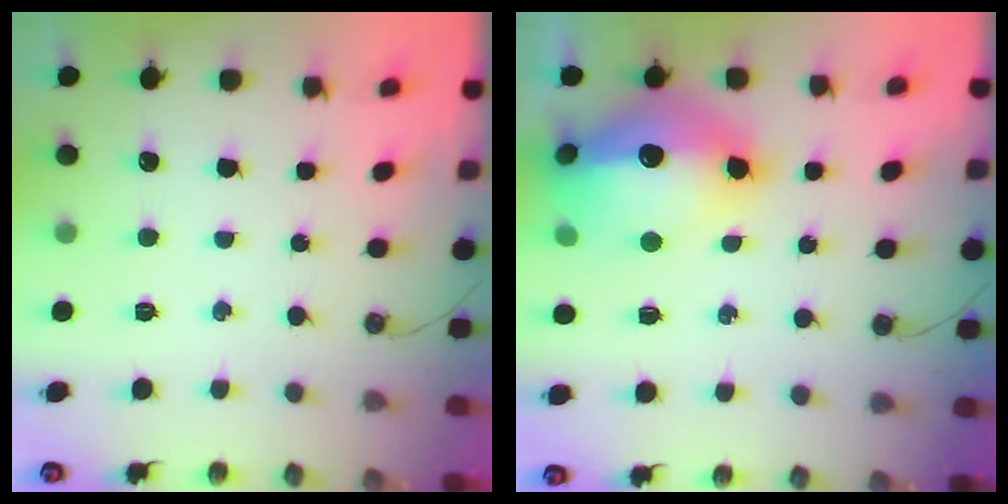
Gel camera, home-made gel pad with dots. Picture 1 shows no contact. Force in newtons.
{"total": 24.4, "press": 20.8, "slide": 12.8}